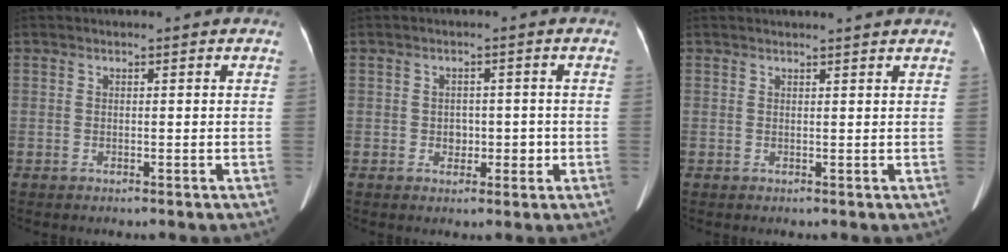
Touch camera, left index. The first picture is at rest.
{"total": 2.9, "force": [-0.8, 2.1, 1.8], "torque": [-0.021, 0.007, -0.005]}
{"total": 3.6, "force": [3.4, -0.5, 1.2], "torque": [-0.015, 0.011, 0.037]}